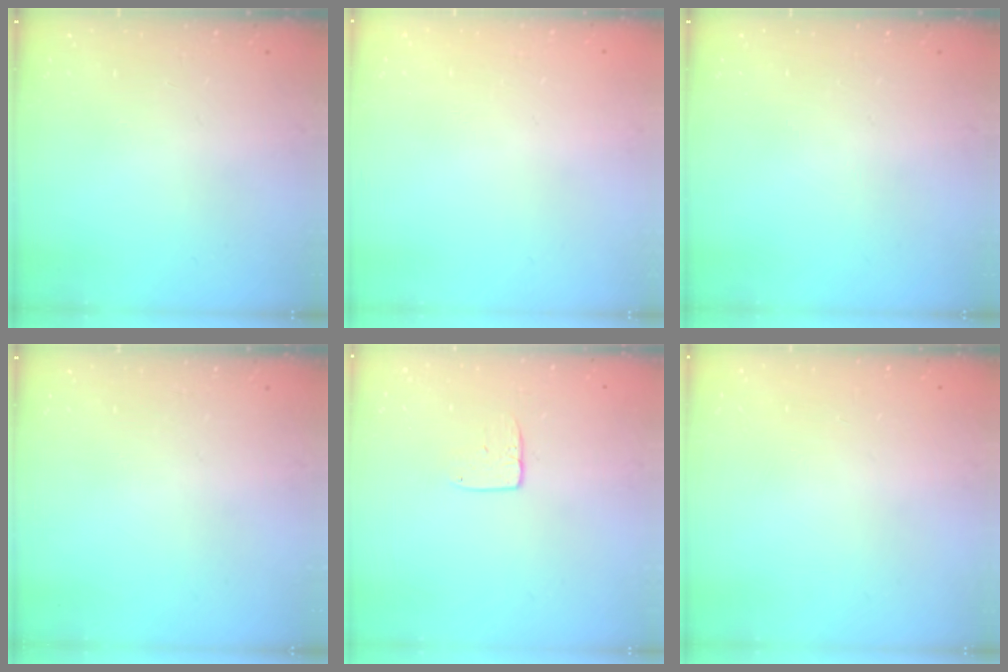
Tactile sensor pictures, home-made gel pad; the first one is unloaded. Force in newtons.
{"total": 0.0}
{"total": 0.0}
{"total": 0.0}
{"total": 5.8, "press": 5.7, "slide": 0.6}
{"total": 0.0}